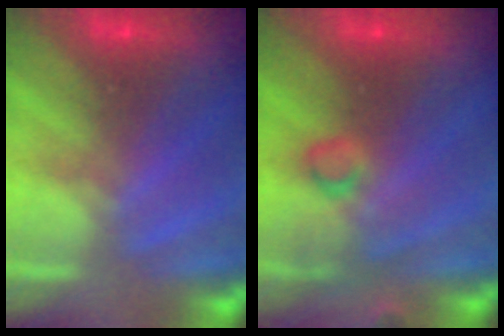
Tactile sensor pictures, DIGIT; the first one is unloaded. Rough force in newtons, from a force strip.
{"total": 2.8}